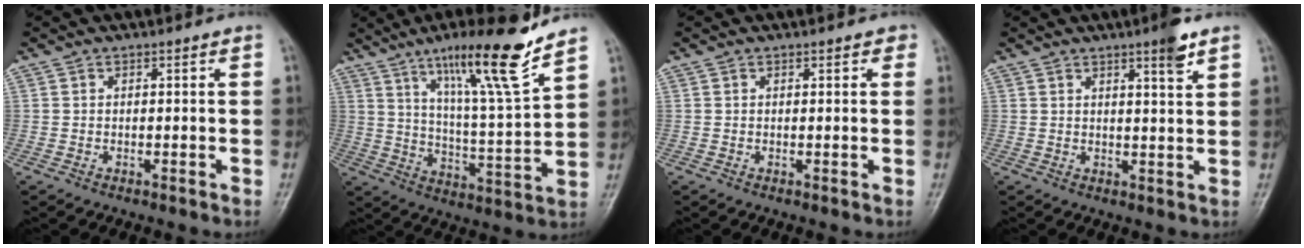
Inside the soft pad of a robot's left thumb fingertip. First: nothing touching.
{"total": 16.6, "force": [11.2, 1.0, 12.2], "torque": [-0.189, -0.067, 0.187]}
{"total": 1.4, "force": [0.7, 0.7, 1.0], "torque": [-0.003, 0.001, 0.006]}
{"total": 4.4, "force": [2.9, 0.4, 3.3], "torque": [-0.043, -0.019, 0.042]}